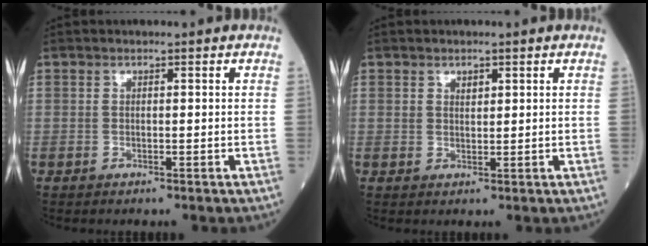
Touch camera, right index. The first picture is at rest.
{"total": 1.2, "force": [0.8, 0.6, 0.7], "torque": [-0.011, 0.000, 0.016]}